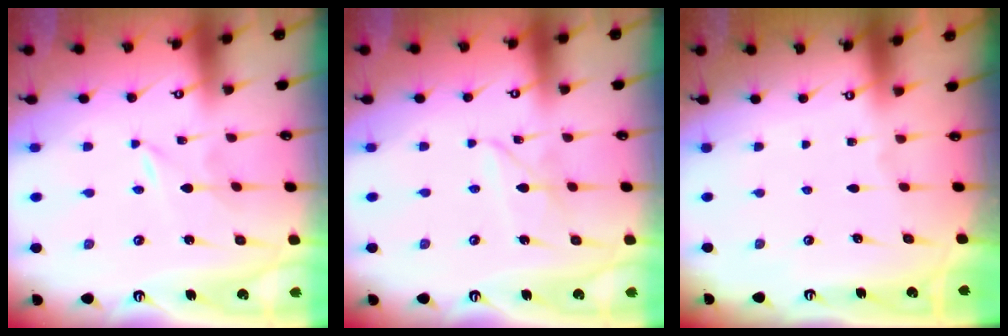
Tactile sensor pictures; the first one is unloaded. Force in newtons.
{"total": 4.6, "press": 4.6, "slide": 0.4}
{"total": 0.0}